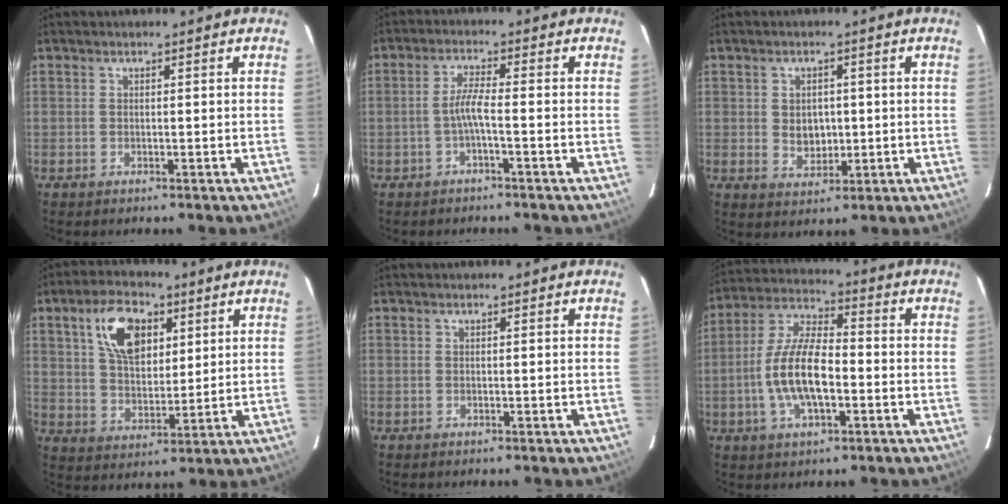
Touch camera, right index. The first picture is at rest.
{"total": 3.1, "force": [-1.4, -0.1, 2.7], "torque": [-0.061, 0.005, -0.028]}
{"total": 4.7, "force": [0.0, 3.8, 2.8], "torque": [-0.047, -0.001, 0.009]}
{"total": 12.0, "force": [5.1, 6.9, 8.4], "torque": [-0.149, 0.022, 0.094]}
{"total": 0.0}
{"total": 12.5, "force": [-3.0, 5.0, 11.1], "torque": [-0.231, 0.003, -0.056]}